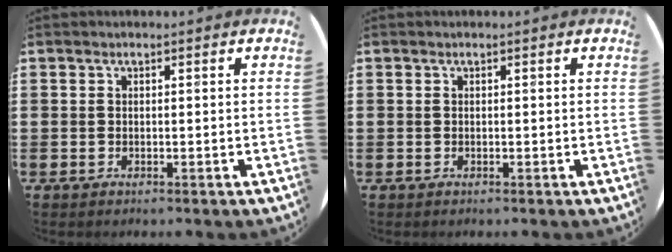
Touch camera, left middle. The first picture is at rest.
{"total": 0.0}